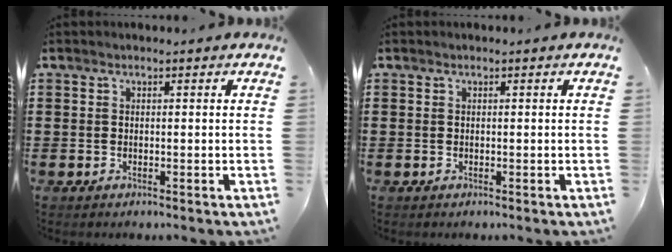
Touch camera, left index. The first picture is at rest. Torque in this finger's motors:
{"motor_torque": [0.00, 0.00, 0.00, 0.00]}